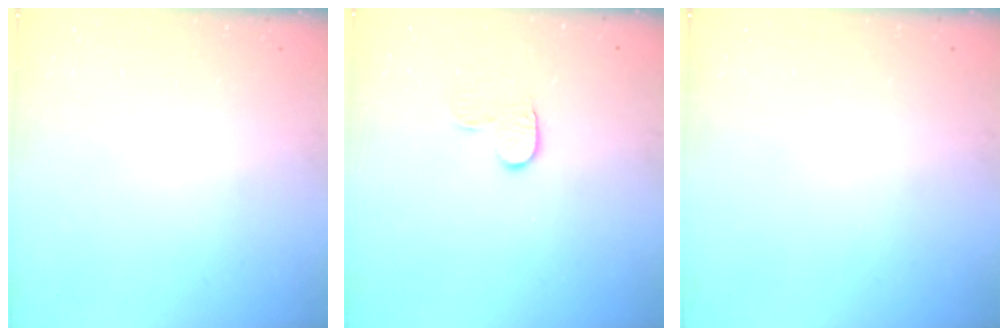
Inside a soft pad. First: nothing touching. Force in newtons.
{"total": 5.8, "press": 5.8, "slide": 0.5}
{"total": 0.0}